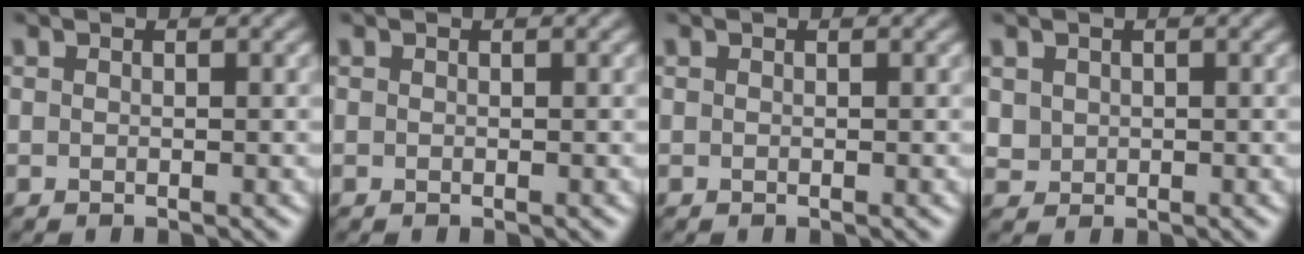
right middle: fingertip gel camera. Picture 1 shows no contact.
{"total": 0.0}
{"total": 0.0}
{"total": 1.2, "force": [0.4, 1.1, 0.3], "torque": [-0.008, -0.005, 0.012]}